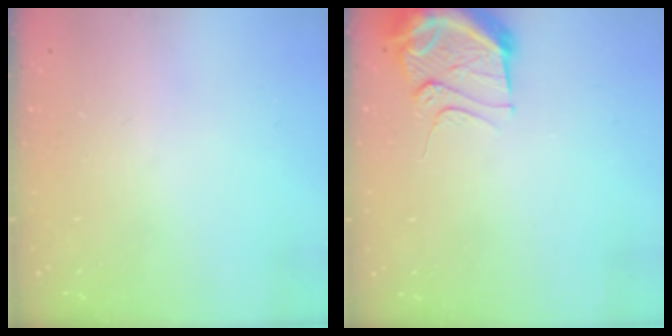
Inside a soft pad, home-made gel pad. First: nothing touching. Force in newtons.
{"total": 11.0, "press": 11.0, "slide": 0.9}